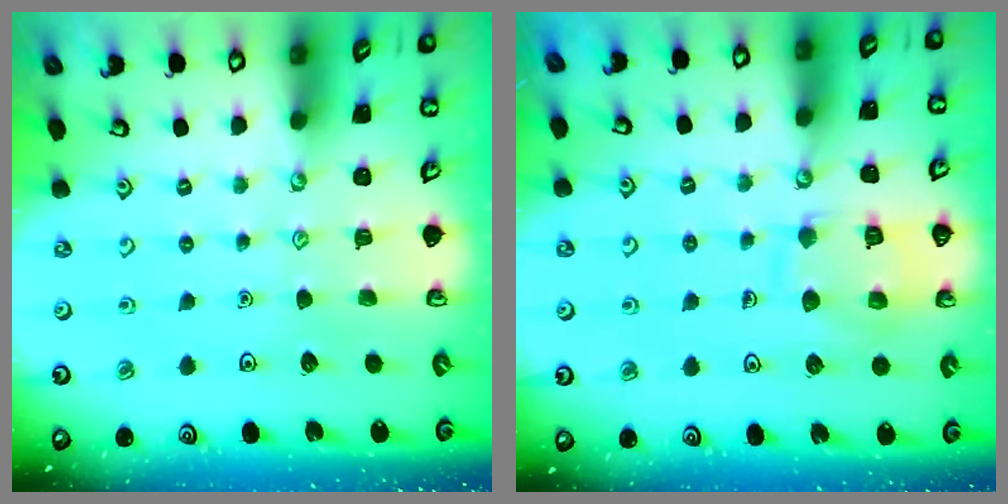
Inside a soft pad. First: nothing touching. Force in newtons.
{"total": 11.6, "press": 11.6, "slide": 1.1}